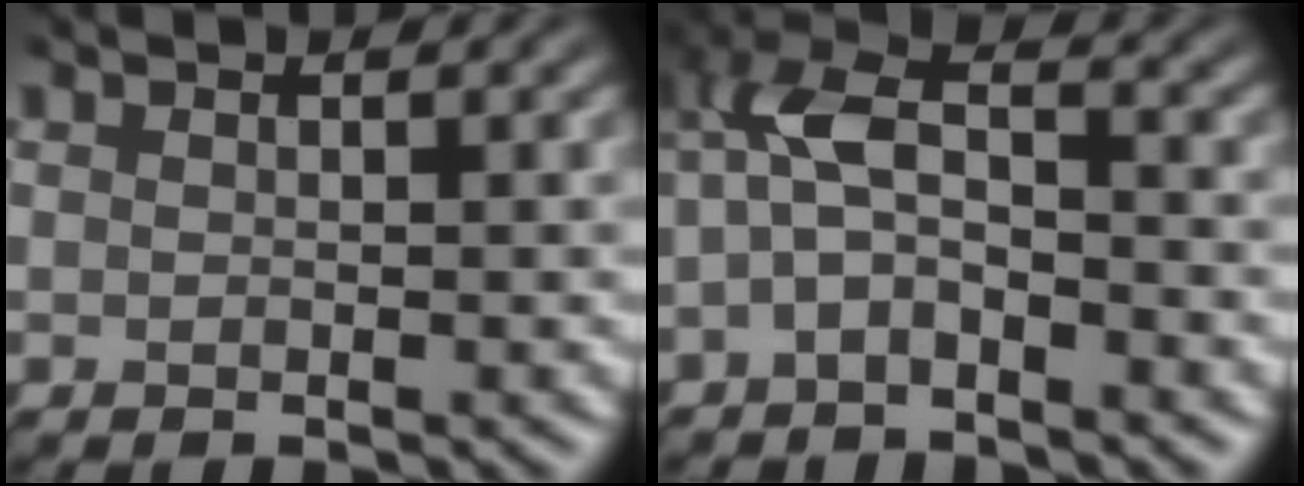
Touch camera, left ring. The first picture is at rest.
{"total": 4.2, "force": [-2.2, 1.9, 3.1], "torque": [-0.088, 0.009, -0.040]}